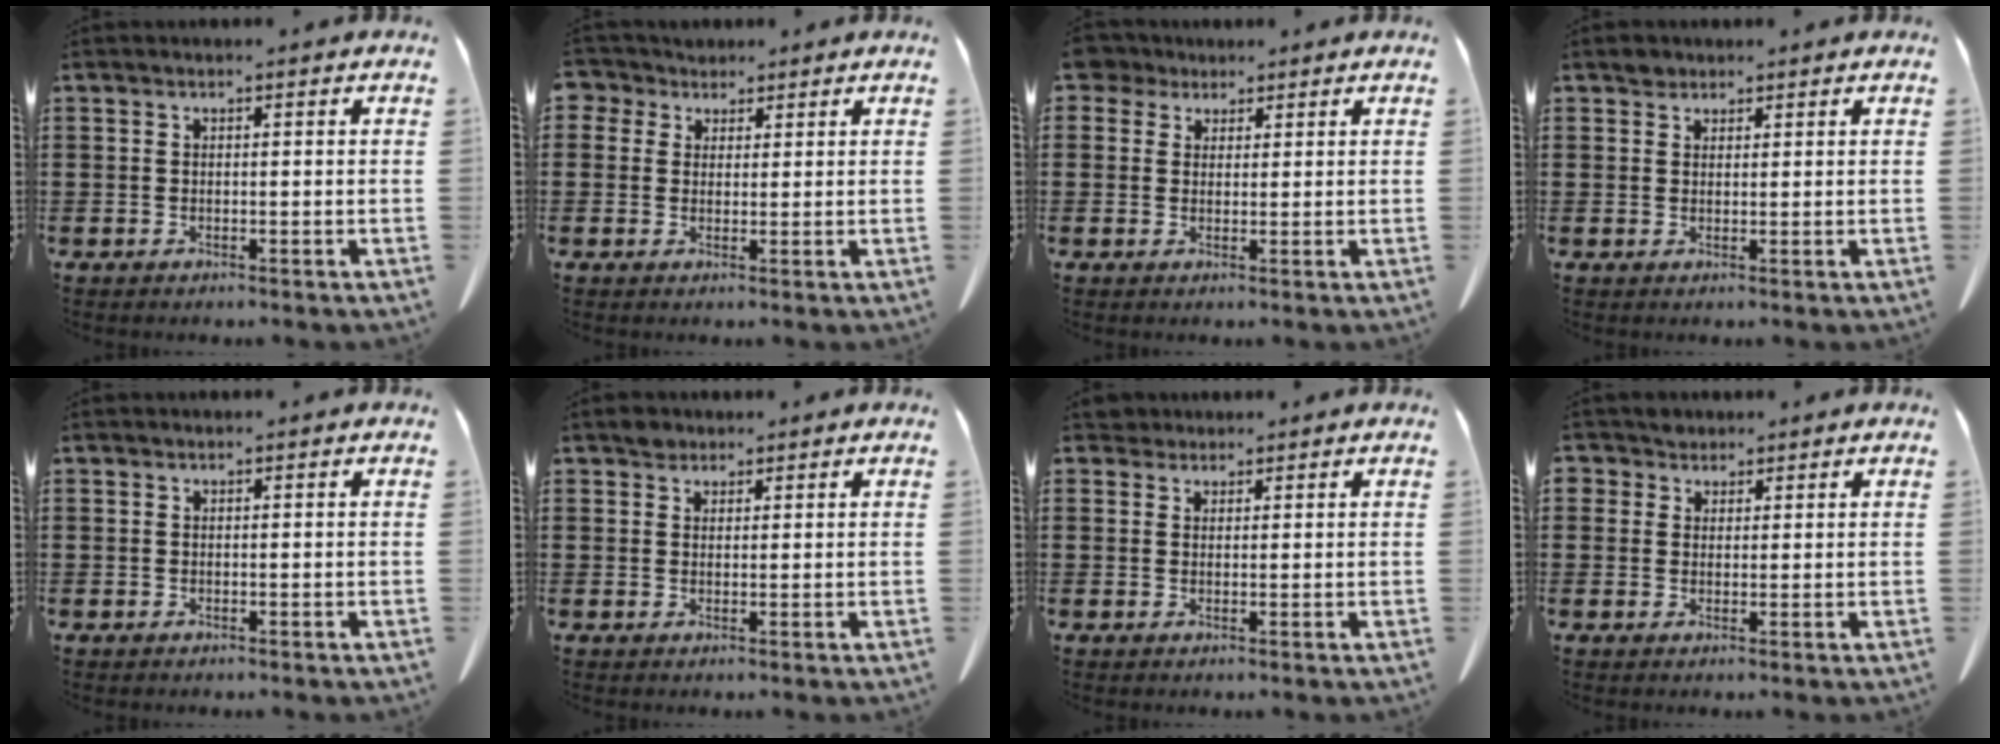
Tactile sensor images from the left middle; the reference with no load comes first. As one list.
[{"total": 3.1, "force": [2.0, 2.3, 0.4], "torque": [-0.014, 0.007, 0.034]}, {"total": 3.3, "force": [2.4, 2.1, 1.0], "torque": [-0.025, 0.008, 0.043]}, {"total": 1.7, "force": [1.4, 0.9, 0.2], "torque": [0.000, -0.002, 0.027]}, {"total": 0.0}, {"total": 2.0, "force": [1.6, 1.1, 0.3], "torque": [-0.009, 0.003, 0.033]}, {"total": 1.9, "force": [1.6, 1.0, 0.1], "torque": [-0.009, 0.005, 0.033]}, {"total": 2.4, "force": [1.7, 1.6, 0.1], "torque": [-0.004, 0.006, 0.031]}]